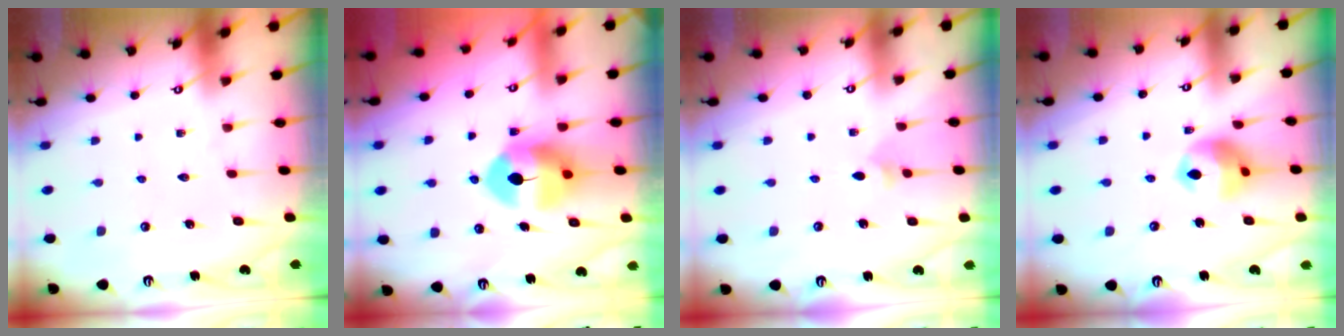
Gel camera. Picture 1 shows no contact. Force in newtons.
{"total": 8.7, "press": 8.5, "slide": 1.5}
{"total": 3.1, "press": 3.1, "slide": 0.6}
{"total": 11.1, "press": 11.0, "slide": 1.5}